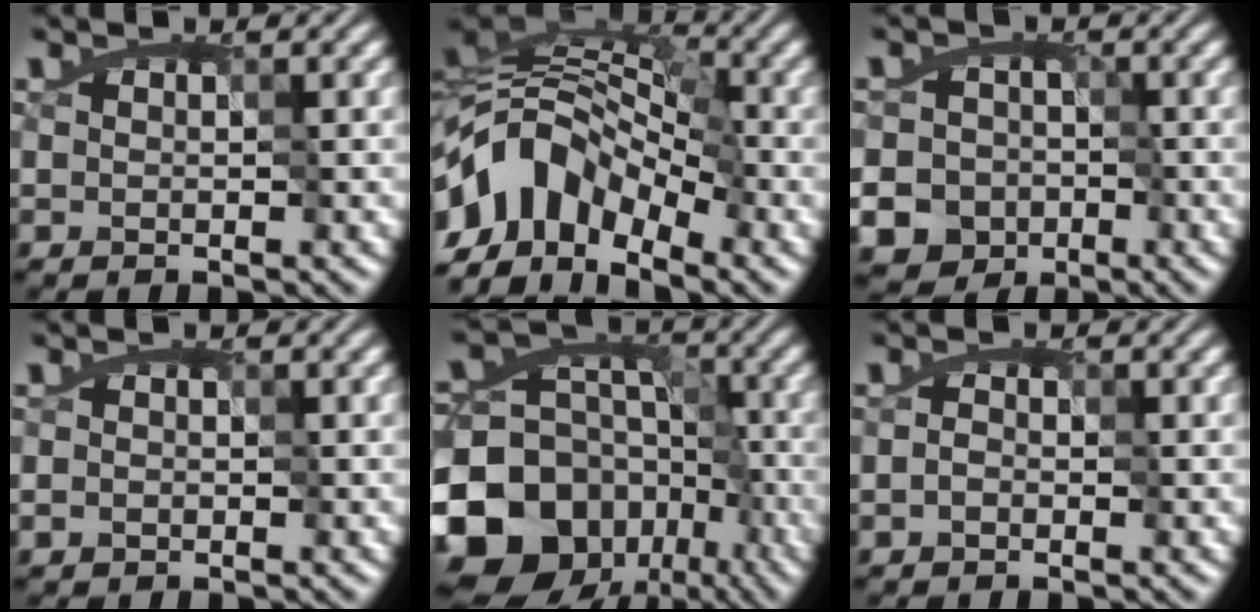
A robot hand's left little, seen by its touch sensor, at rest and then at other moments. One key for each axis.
{"total": 9.6, "fx": -5.9, "fy": 5.5, "fz": 5.2, "tx": -0.086, "ty": 0.009, "tz": -0.124}
{"total": 8.5, "fx": -3.3, "fy": 7.7, "fz": 1.6, "tx": -0.023, "ty": 0.000, "tz": -0.086}
{"total": 0.6, "fx": 0.0, "fy": 0.6, "fz": 0.1, "tx": -0.003, "ty": 0.001, "tz": 0.007}
{"total": 15.1, "fx": -7.2, "fy": 11.5, "fz": 6.6, "tx": -0.154, "ty": -0.005, "tz": -0.128}
{"total": 1.5, "fx": 0.0, "fy": 1.3, "fz": 0.8, "tx": -0.012, "ty": 0.010, "tz": -0.003}